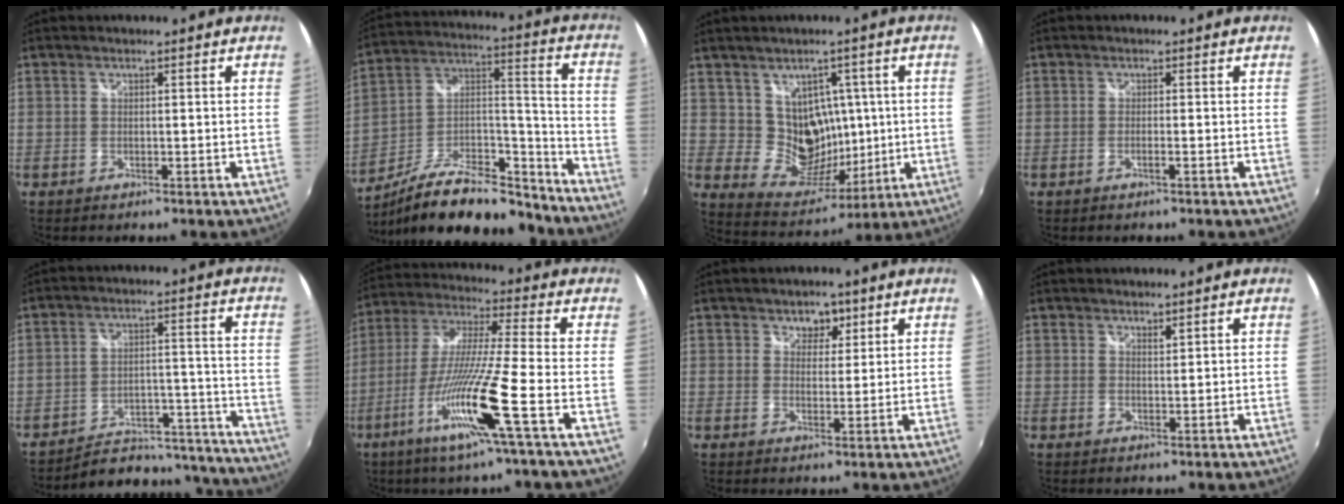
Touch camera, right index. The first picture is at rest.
{"total": 22.7, "force": [-17.3, 7.8, 12.5], "torque": [-0.220, 0.019, -0.266]}
{"total": 10.2, "force": [2.1, 9.1, 4.0], "torque": [-0.069, -0.003, 0.052]}
{"total": 1.2, "force": [-0.6, -0.2, 1.0], "torque": [-0.018, -0.002, -0.012]}
{"total": 22.0, "force": [-20.4, 6.7, 4.9], "torque": [-0.077, 0.052, -0.251]}
{"total": 15.8, "force": [-7.2, -1.3, 14.0], "torque": [-0.284, -0.026, -0.143]}
{"total": 3.4, "force": [1.9, 2.6, 1.0], "torque": [-0.004, 0.002, 0.030]}
{"total": 1.0, "force": [0.9, 0.2, 0.2], "torque": [-0.003, 0.000, 0.016]}